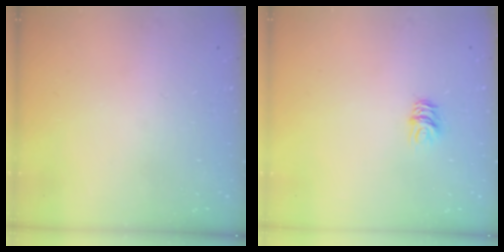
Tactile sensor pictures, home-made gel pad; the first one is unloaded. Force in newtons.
{"total": 5.7, "press": 5.7, "slide": 0.5}